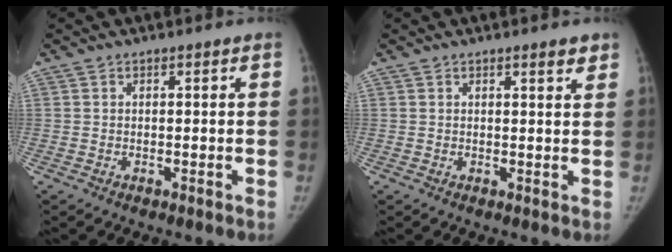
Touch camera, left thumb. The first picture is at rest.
{"total": 2.2, "force": [1.6, 0.5, 1.5], "torque": [-0.014, -0.009, 0.020]}